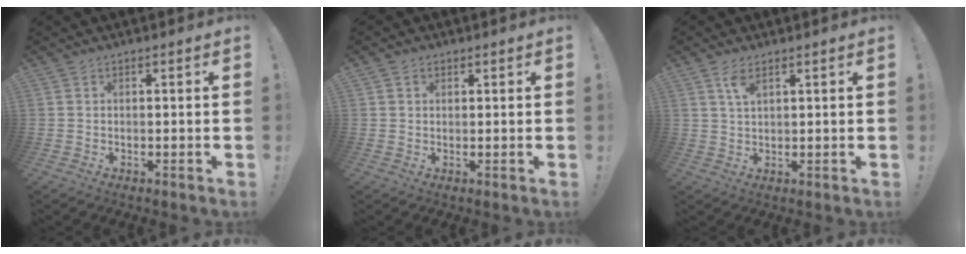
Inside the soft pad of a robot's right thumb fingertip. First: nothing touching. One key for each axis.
{"total": 1.2, "fx": 0.6, "fy": 1.0, "fz": 0.2, "tx": -0.005, "ty": 0.001, "tz": 0.011}
{"total": 4.2, "fx": 2.2, "fy": 1.7, "fz": 3.1, "tx": -0.053, "ty": -0.006, "tz": 0.037}